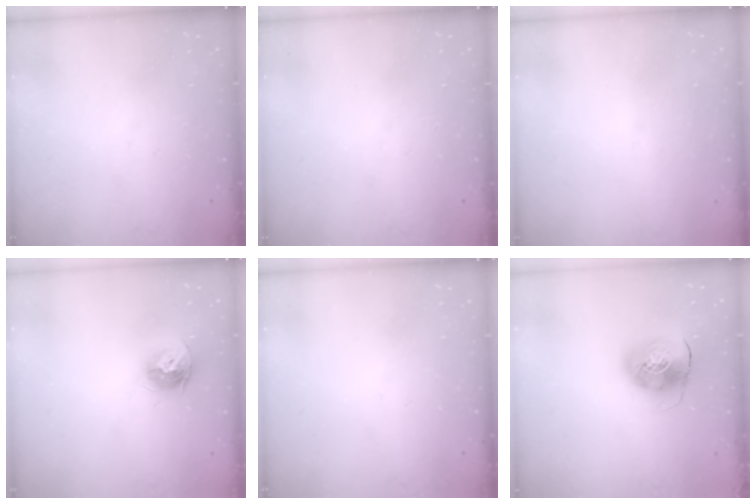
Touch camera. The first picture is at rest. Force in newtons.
{"total": 0.0}
{"total": 0.9, "press": 0.9, "slide": 0.1}
{"total": 9.6, "press": 9.6, "slide": 0.9}
{"total": 0.0}
{"total": 10.4, "press": 10.2, "slide": 1.8}